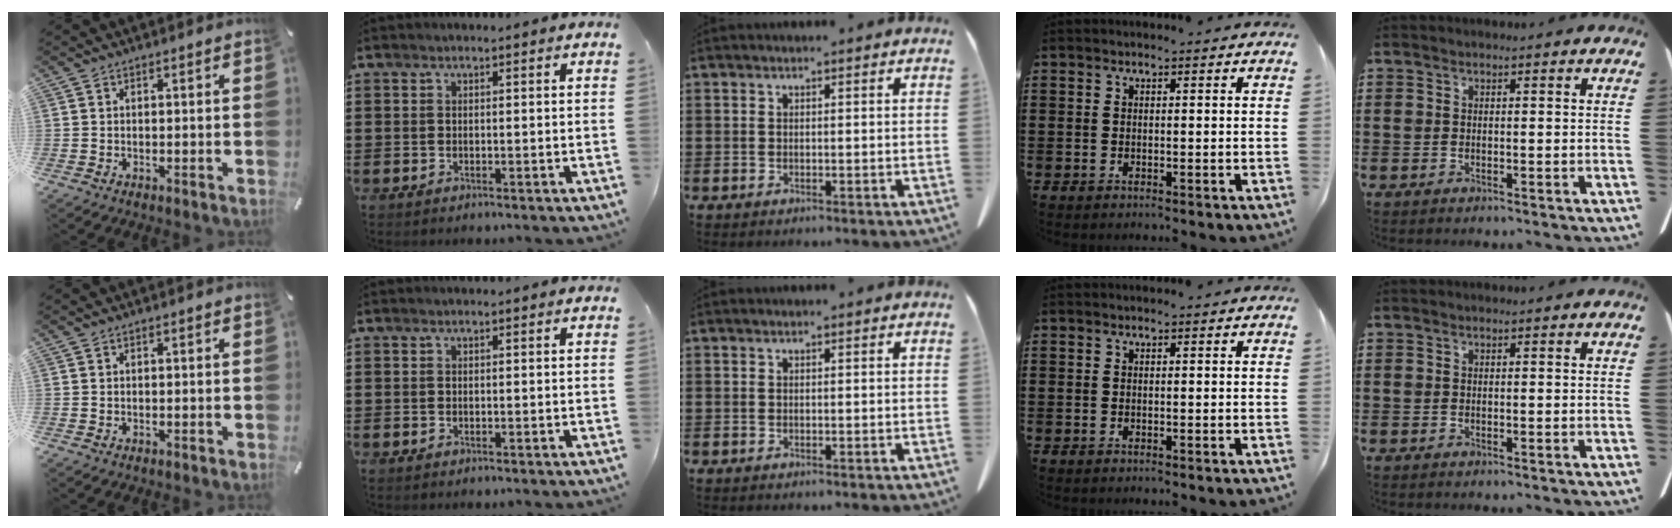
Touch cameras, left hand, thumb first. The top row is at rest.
{}